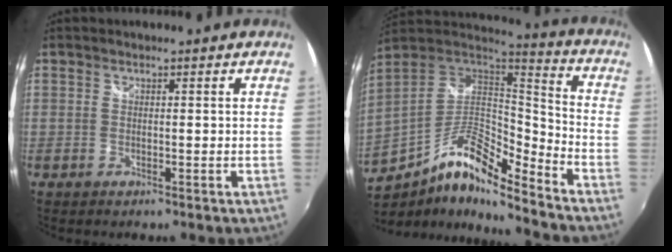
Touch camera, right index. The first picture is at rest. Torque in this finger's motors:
{"motor_torque": [0.65, -0.58, 0.33, 0.08]}